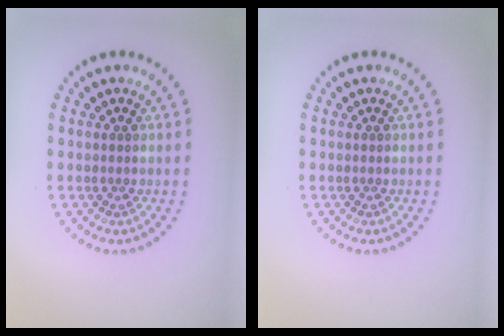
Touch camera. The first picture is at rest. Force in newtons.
{"total": 0.0}